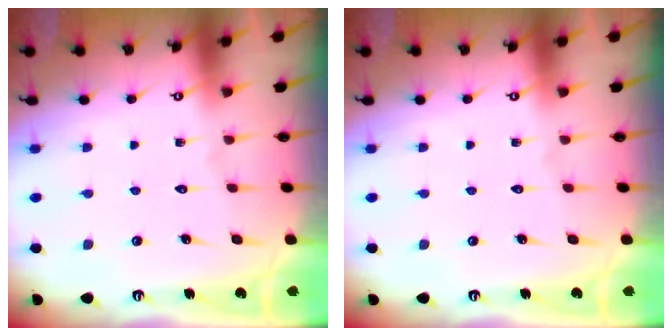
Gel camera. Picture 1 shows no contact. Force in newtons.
{"total": 0.0}